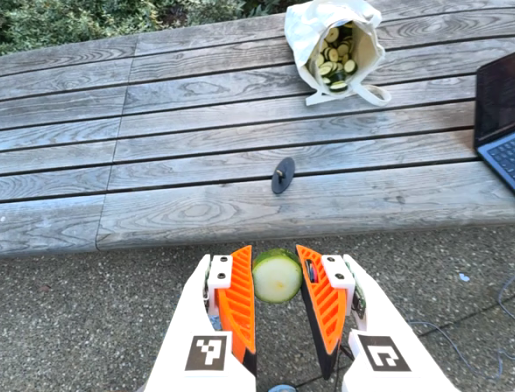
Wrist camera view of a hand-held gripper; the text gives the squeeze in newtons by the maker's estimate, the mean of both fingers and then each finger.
{"total": 10.6, "left": 10.6, "right": 10.5}